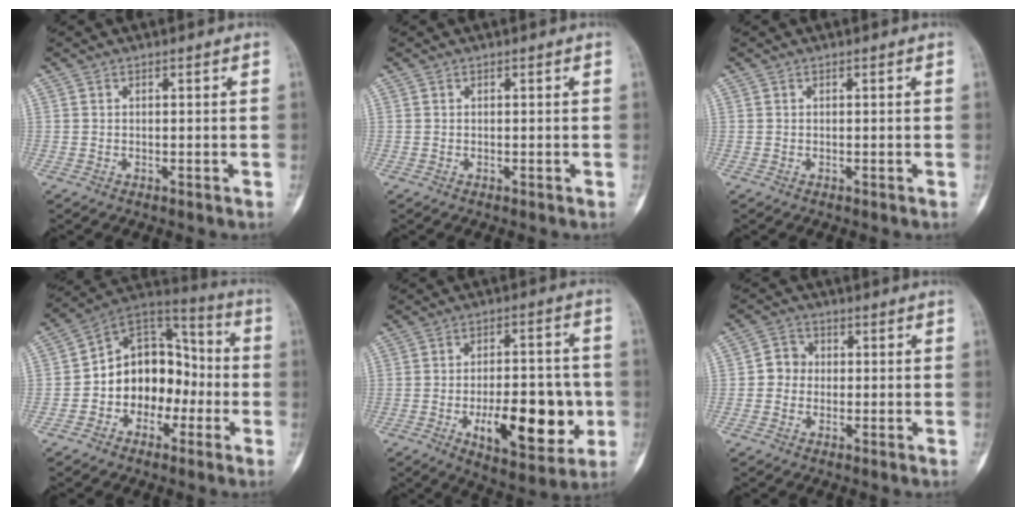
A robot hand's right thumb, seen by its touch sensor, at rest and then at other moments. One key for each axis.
{"total": 0.0}
{"total": 0.0}
{"total": 15.5, "fx": -3.0, "fy": 11.6, "fz": 9.9, "tx": -0.101, "ty": 0.060, "tz": -0.059}
{"total": 18.2, "fx": -4.5, "fy": 8.0, "fz": 15.7, "tx": -0.197, "ty": 0.014, "tz": -0.059}
{"total": 4.0, "fx": -0.3, "fy": 3.6, "fz": 1.5, "tx": -0.003, "ty": 0.010, "tz": -0.016}